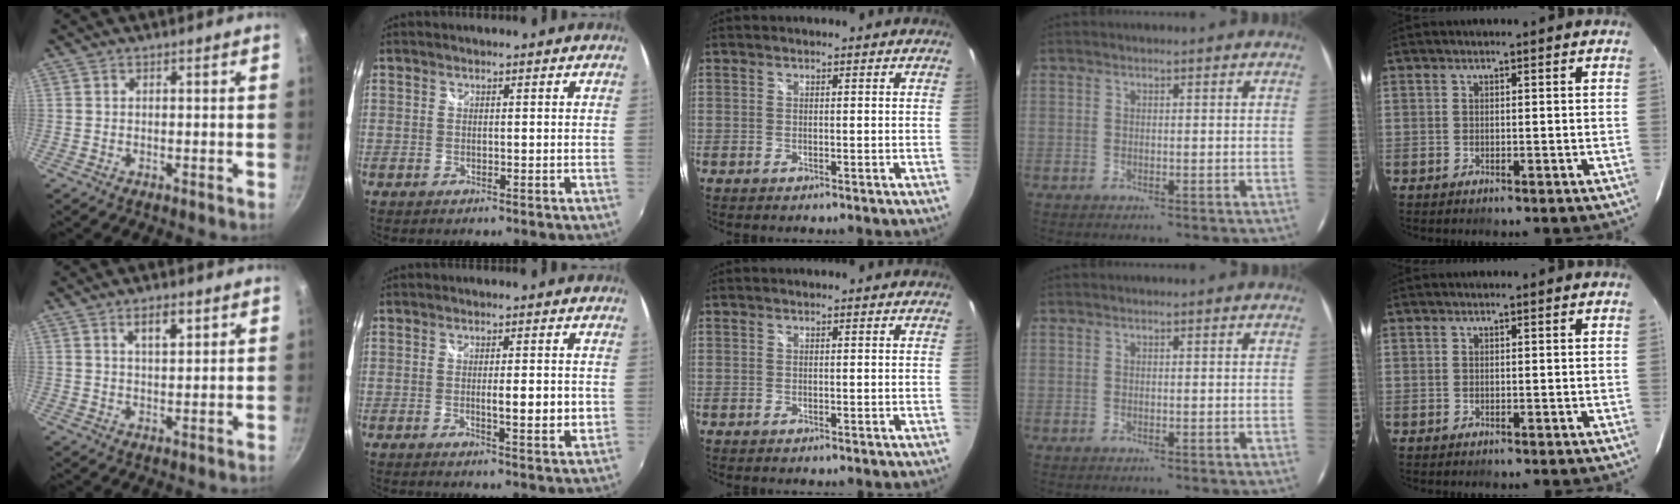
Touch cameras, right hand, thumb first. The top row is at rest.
{"thumb": {"total": 4.6, "force": [2.3, 1.9, 3.4], "torque": [-0.050, -0.010, 0.040]}, "index": {"total": 5.3, "force": [-0.3, 0.9, 5.2], "torque": [-0.082, -0.011, -0.002]}}